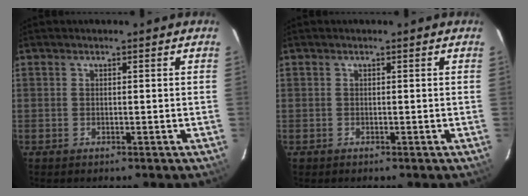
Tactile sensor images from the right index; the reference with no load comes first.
{"total": 0.9, "force": [-0.3, 0.8, -0.1], "torque": [-0.001, 0.004, -0.003]}